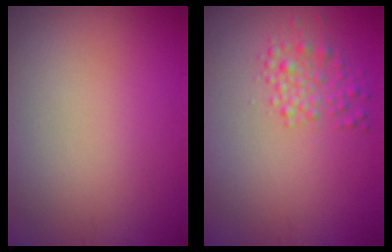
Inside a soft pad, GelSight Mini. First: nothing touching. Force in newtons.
{"total": 2.3, "press": 2.3, "slide": 0.1}